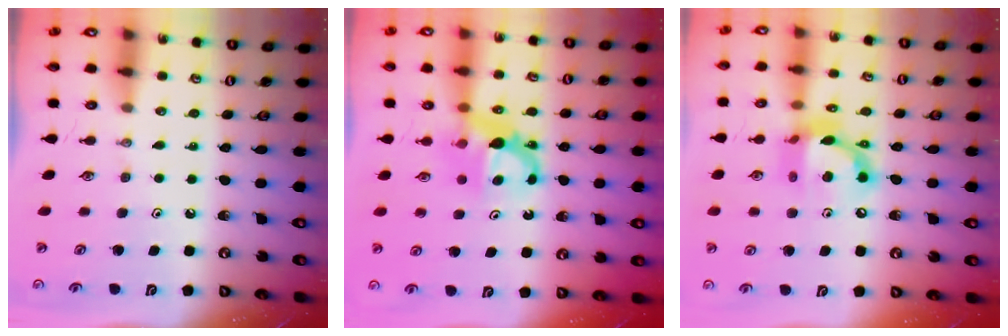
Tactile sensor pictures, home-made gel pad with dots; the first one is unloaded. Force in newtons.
{"total": 7.3, "press": 7.3, "slide": 0.4}
{"total": 14.0, "press": 13.9, "slide": 1.3}